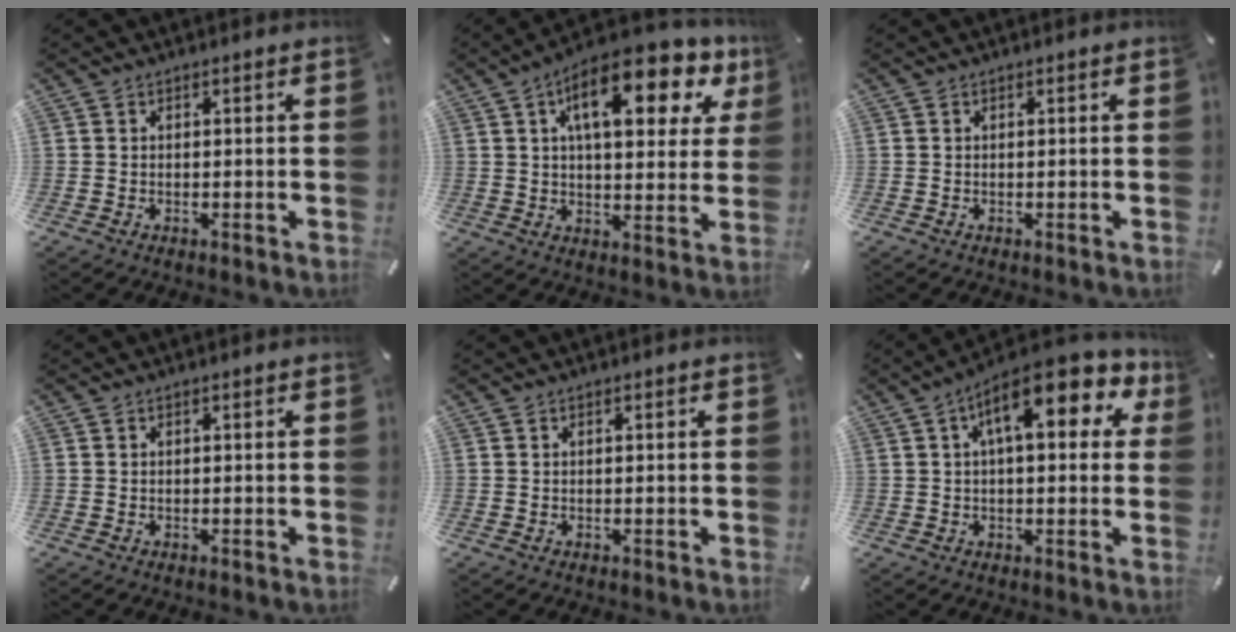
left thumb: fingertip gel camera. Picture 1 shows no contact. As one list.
[{"total": 16.5, "force": [8.0, 7.1, 12.6], "torque": [-0.185, -0.025, 0.124]}, {"total": 0.0}, {"total": 0.0}, {"total": 0.0}, {"total": 14.1, "force": [5.5, 5.8, 11.6], "torque": [-0.168, -0.016, 0.088]}]